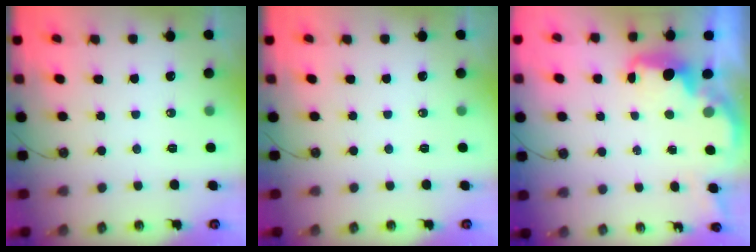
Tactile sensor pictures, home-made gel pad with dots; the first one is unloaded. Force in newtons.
{"total": 0.0}
{"total": 2.7, "press": 2.6, "slide": 0.5}